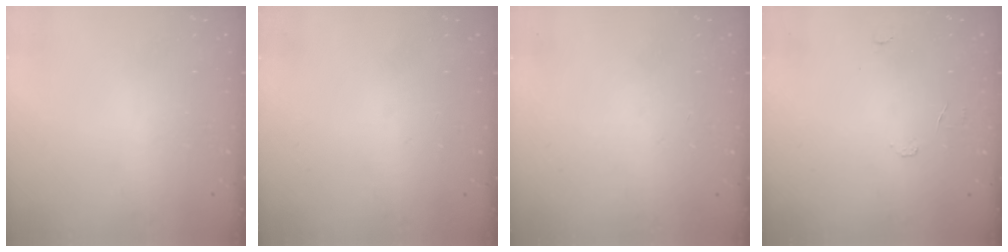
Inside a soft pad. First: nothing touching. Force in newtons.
{"total": 0.0}
{"total": 0.0}
{"total": 6.6, "press": 6.6, "slide": 0.5}